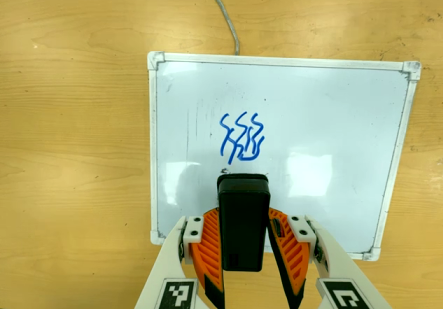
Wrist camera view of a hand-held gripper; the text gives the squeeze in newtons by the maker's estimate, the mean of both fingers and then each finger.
{"total": 4.8, "left": 3.8, "right": 5.8}